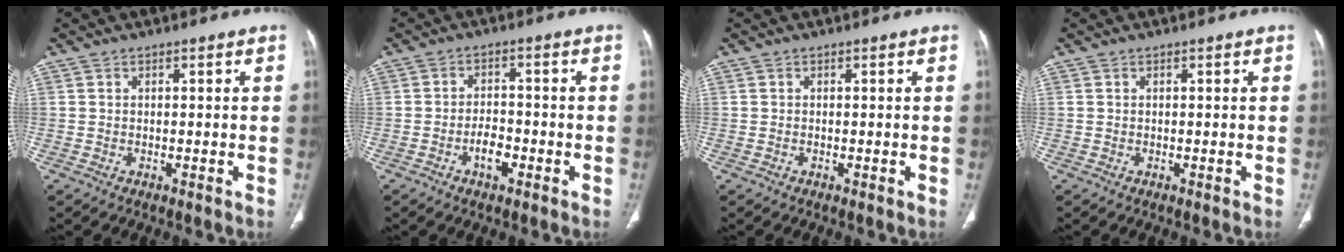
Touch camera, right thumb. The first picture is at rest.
{"total": 4.2, "force": [-2.0, 2.2, 3.0], "torque": [-0.046, 0.016, -0.035]}
{"total": 0.0}
{"total": 0.0}